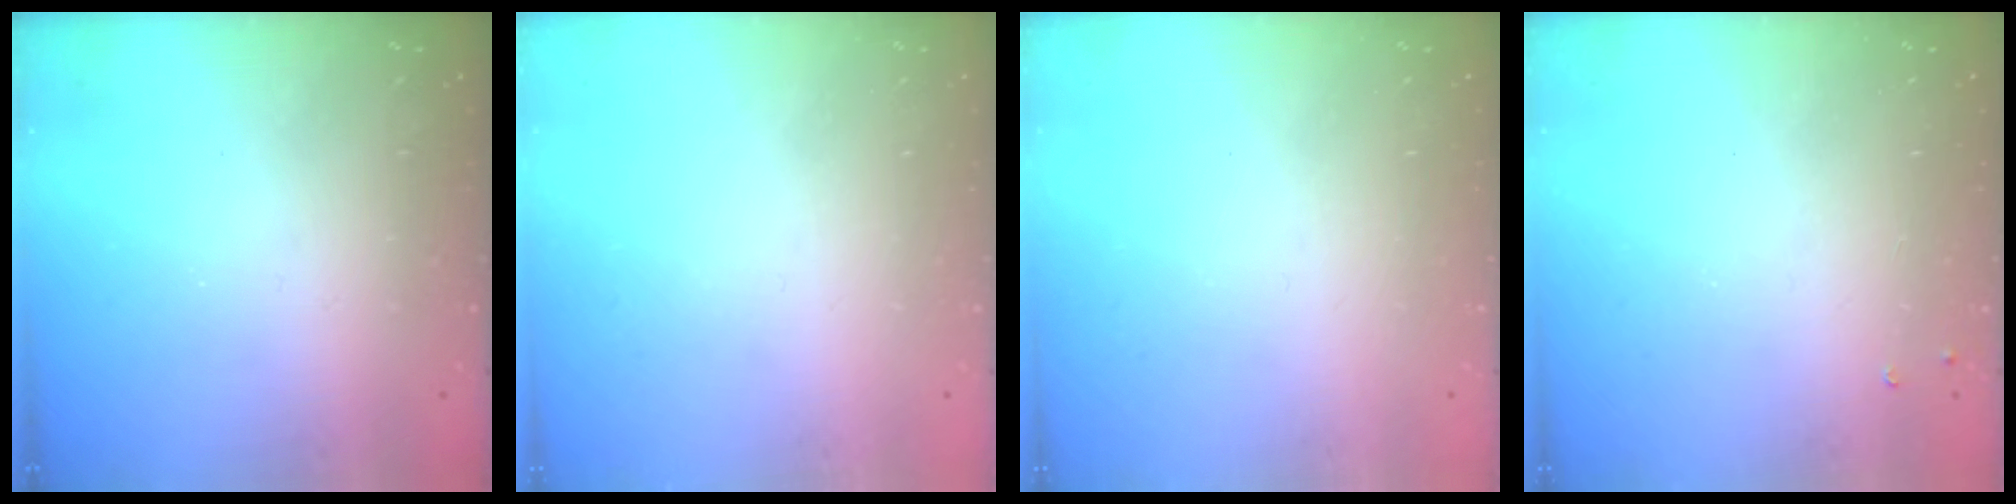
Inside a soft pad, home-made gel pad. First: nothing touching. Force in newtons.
{"total": 0.0}
{"total": 0.0}
{"total": 3.8, "press": 3.8, "slide": 0.6}